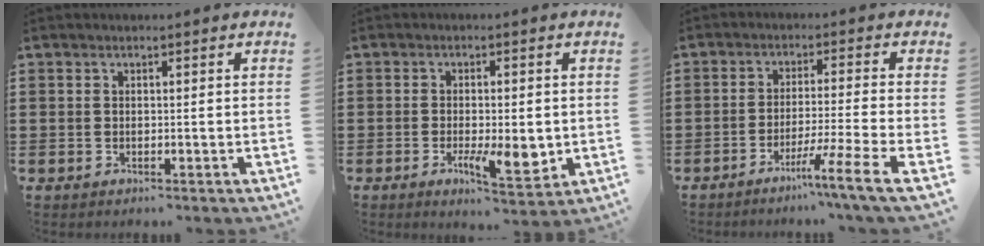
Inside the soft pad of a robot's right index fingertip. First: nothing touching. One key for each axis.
{"total": 6.4, "fx": -1.4, "fy": 2.3, "fz": 5.8, "tx": -0.110, "ty": -0.006, "tz": -0.022}
{"total": 6.5, "fx": -4.3, "fy": -1.6, "fz": 4.6, "tx": -0.074, "ty": -0.016, "tz": -0.080}